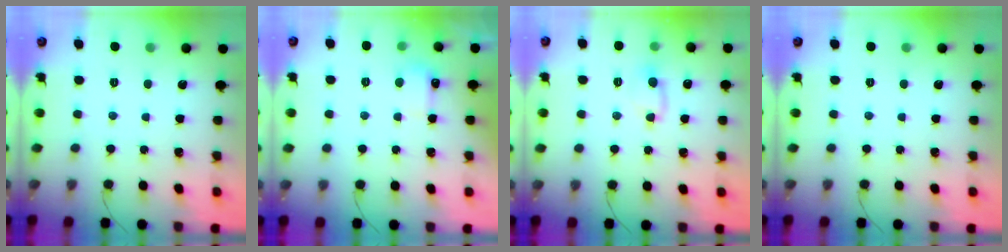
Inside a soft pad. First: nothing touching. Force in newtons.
{"total": 4.8, "press": 4.7, "slide": 0.9}
{"total": 3.8, "press": 3.6, "slide": 1.3}
{"total": 0.0}